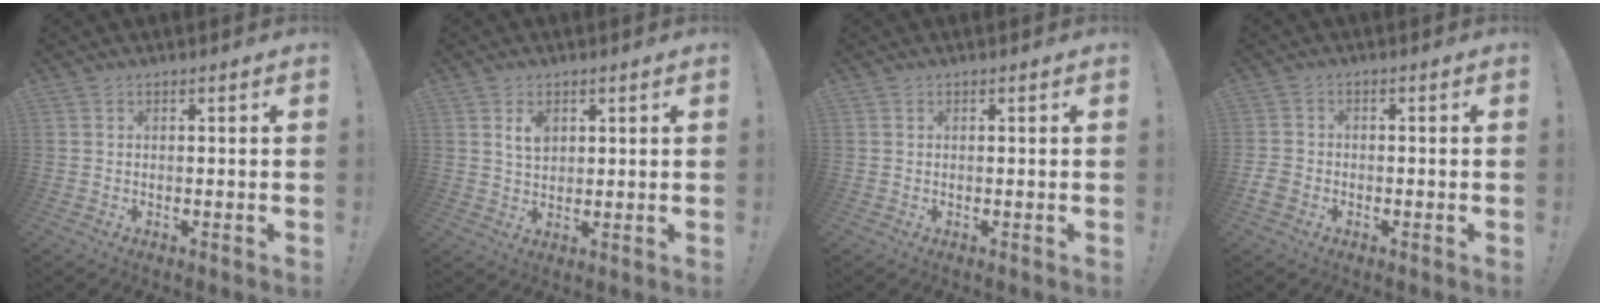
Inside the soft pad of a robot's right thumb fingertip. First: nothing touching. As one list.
[{"total": 4.6, "force": [1.9, 3.1, 2.8], "torque": [-0.044, -0.004, 0.033]}, {"total": 0.0}, {"total": 4.0, "force": [-1.9, 2.9, 2.1], "torque": [-0.048, 0.004, -0.036]}]